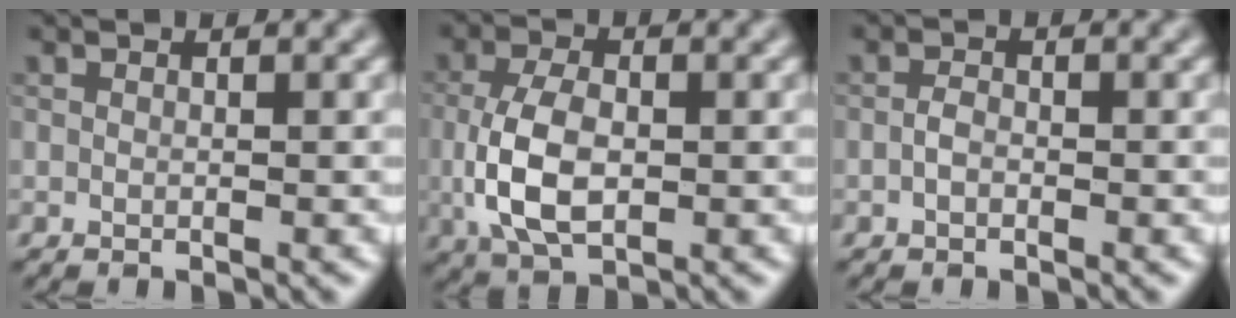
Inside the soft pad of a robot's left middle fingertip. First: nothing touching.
{"total": 5.6, "force": [-0.6, 3.3, 4.5], "torque": [-0.103, -0.007, -0.011]}
{"total": 1.1, "force": [-0.4, 0.7, 0.7], "torque": [-0.015, 0.002, -0.011]}